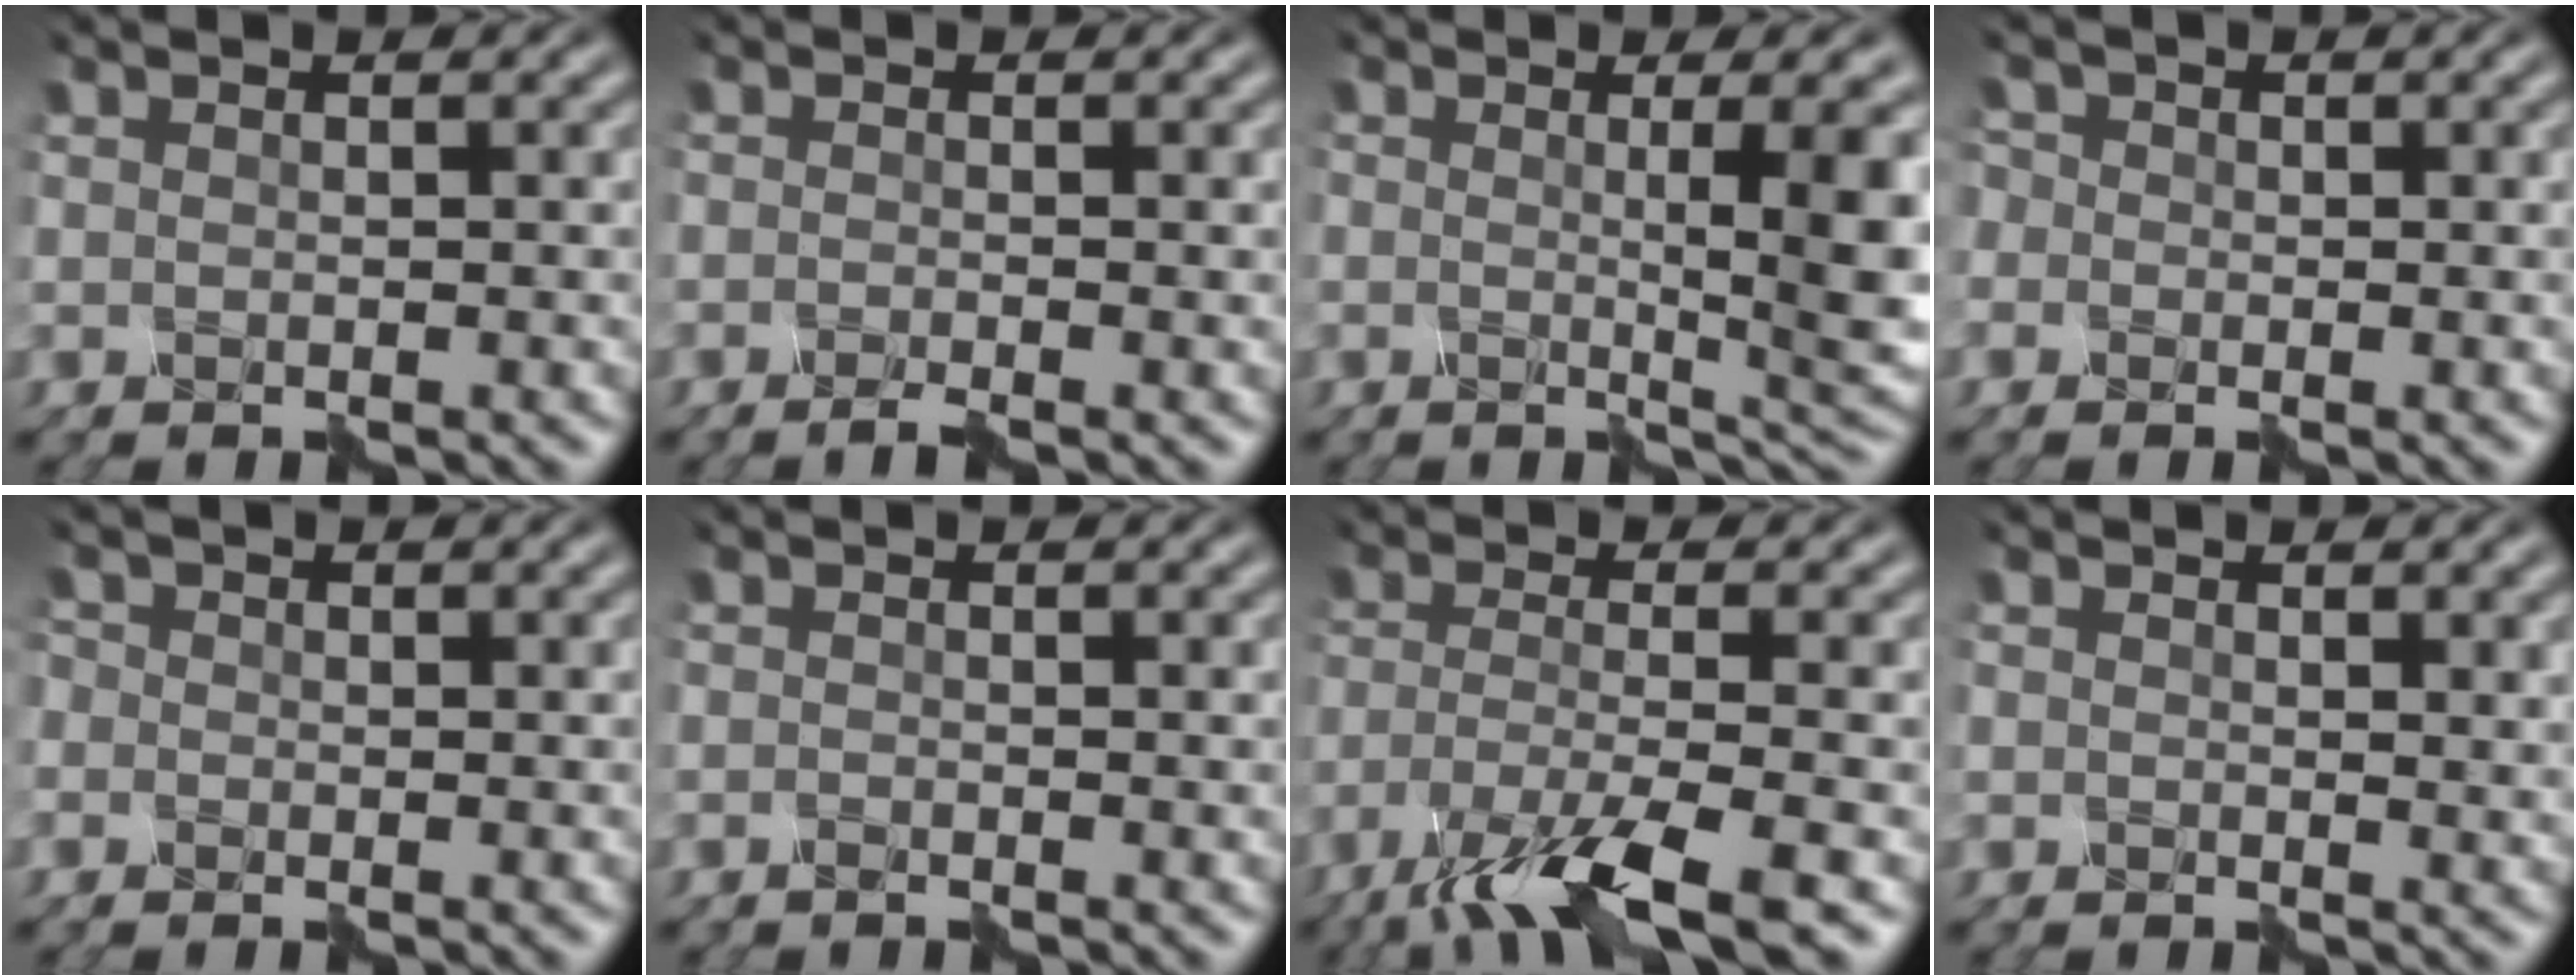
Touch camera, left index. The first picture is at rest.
{"total": 1.6, "force": [-1.3, 0.1, 0.9], "torque": [-0.015, 0.002, -0.022]}
{"total": 6.1, "force": [0.0, 1.5, 5.9], "torque": [-0.071, -0.006, 0.005]}
{"total": 2.2, "force": [-0.2, 2.0, 0.8], "torque": [-0.006, 0.019, -0.021]}
{"total": 1.7, "force": [-0.3, 1.6, 0.6], "torque": [-0.003, 0.012, -0.017]}
{"total": 0.9, "force": [-0.9, 0.1, 0.3], "torque": [-0.007, 0.003, -0.011]}
{"total": 7.8, "force": [-5.3, 1.5, 5.6], "torque": [-0.094, -0.003, -0.104]}
{"total": 0.7, "force": [0.3, 0.6, 0.4], "torque": [0.001, -0.001, 0.009]}